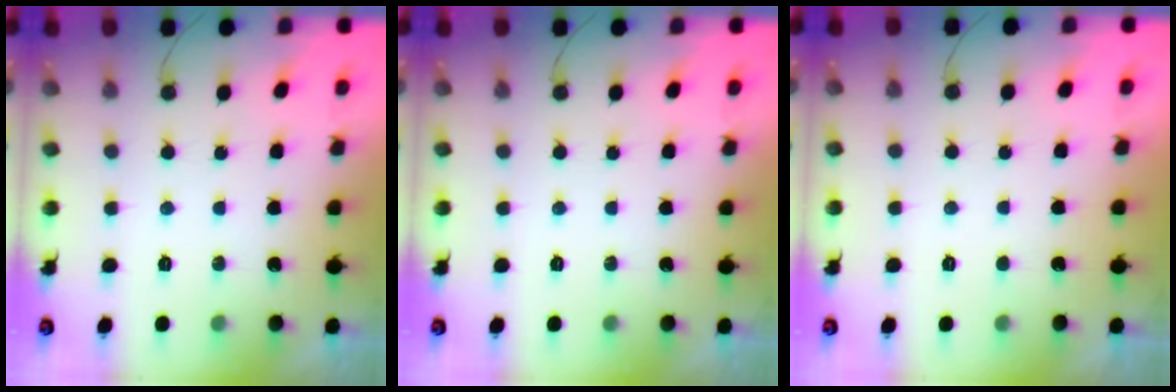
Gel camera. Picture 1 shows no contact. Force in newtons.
{"total": 0.0}
{"total": 1.6, "press": 1.6, "slide": 0.2}